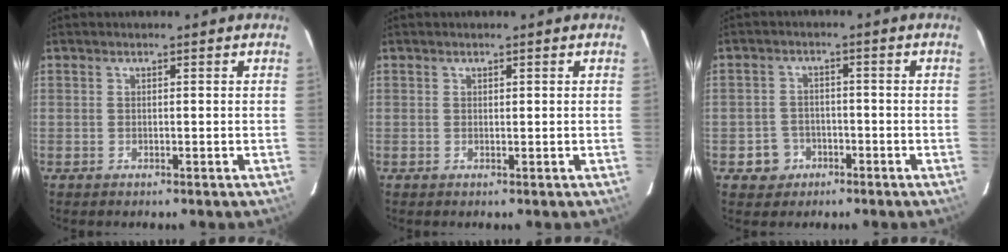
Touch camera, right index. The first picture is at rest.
{"total": 0.0}
{"total": 3.8, "force": [-1.8, 3.4, 0.4], "torque": [-0.002, 0.013, -0.025]}